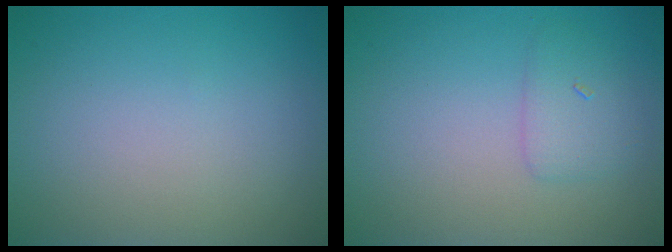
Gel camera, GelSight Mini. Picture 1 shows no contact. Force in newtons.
{"total": 1.8, "press": 1.8, "slide": 0.1}